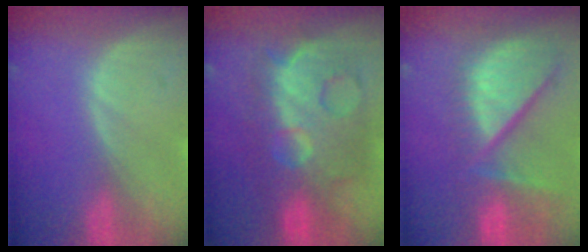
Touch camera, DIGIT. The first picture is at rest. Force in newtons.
{"total": 12.3, "press": 12.2, "slide": 1.2}
{"total": 12.7, "press": 10.8, "slide": 6.7}